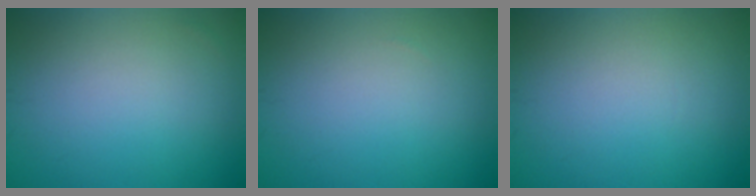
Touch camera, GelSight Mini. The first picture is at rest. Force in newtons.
{"total": 0.0}
{"total": 0.0}